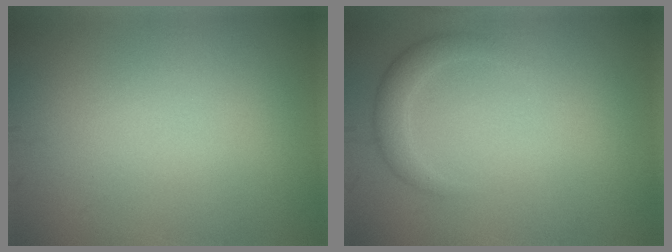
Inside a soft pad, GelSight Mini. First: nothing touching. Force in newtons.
{"total": 2.0, "press": 2.0, "slide": 0.2}